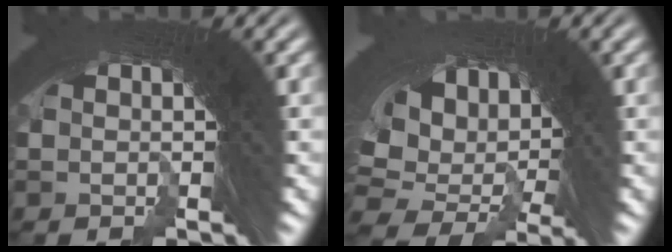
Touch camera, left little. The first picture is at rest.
{"total": 11.7, "force": [-3.7, 9.3, 6.1], "torque": [-0.159, -0.061, -0.038]}